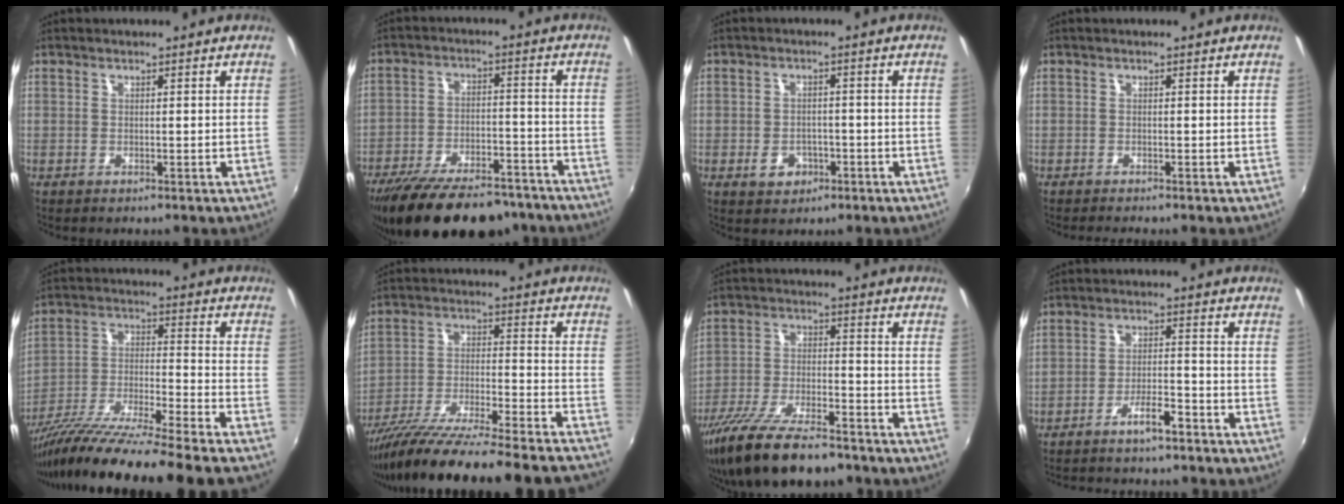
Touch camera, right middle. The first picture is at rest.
{"total": 22.0, "force": [-18.0, 7.6, 10.2], "torque": [-0.198, -0.014, -0.254]}
{"total": 4.5, "force": [-2.0, 3.4, 2.2], "torque": [-0.047, 0.004, -0.022]}
{"total": 1.1, "force": [-1.1, -0.1, 0.3], "torque": [-0.004, -0.010, -0.019]}
{"total": 21.5, "force": [-18.0, -2.0, 11.6], "torque": [-0.192, -0.053, -0.300]}
{"total": 29.2, "force": [-26.0, 0.4, 13.3], "torque": [-0.223, -0.079, -0.390]}
{"total": 17.7, "force": [-13.9, 4.8, 9.8], "torque": [-0.202, -0.040, -0.239]}
{"total": 6.3, "force": [-5.3, 1.1, 3.2], "torque": [-0.072, 0.010, -0.084]}